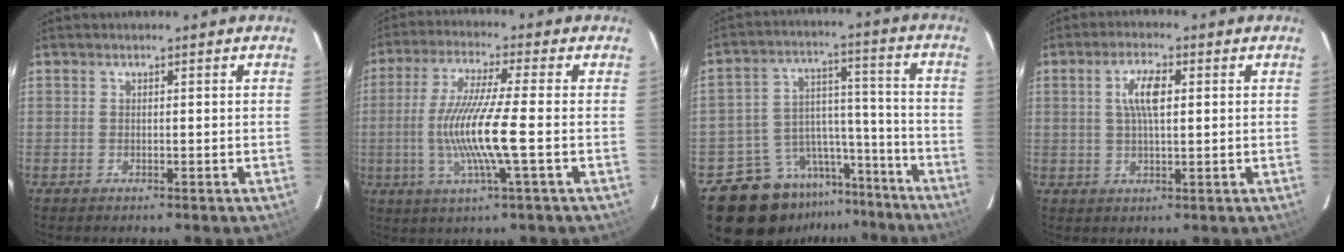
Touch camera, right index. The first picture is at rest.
{"total": 12.1, "force": [-2.2, -0.5, 11.9], "torque": [-0.235, -0.012, -0.040]}
{"total": 15.7, "force": [-13.1, 8.3, 2.4], "torque": [-0.056, 0.066, -0.188]}
{"total": 5.7, "force": [1.4, 1.9, 5.2], "torque": [-0.098, 0.008, 0.026]}